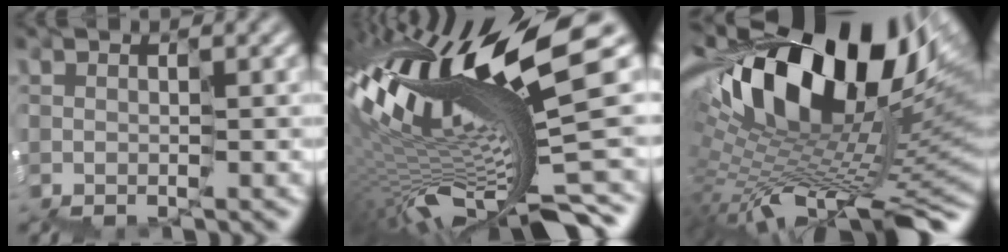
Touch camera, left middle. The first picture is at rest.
{"total": 13.0, "force": [0.5, 2.0, 12.8], "torque": [-0.234, -0.001, 0.016]}
{"total": 15.4, "force": [2.3, 7.3, 13.3], "torque": [-0.210, 0.005, 0.046]}